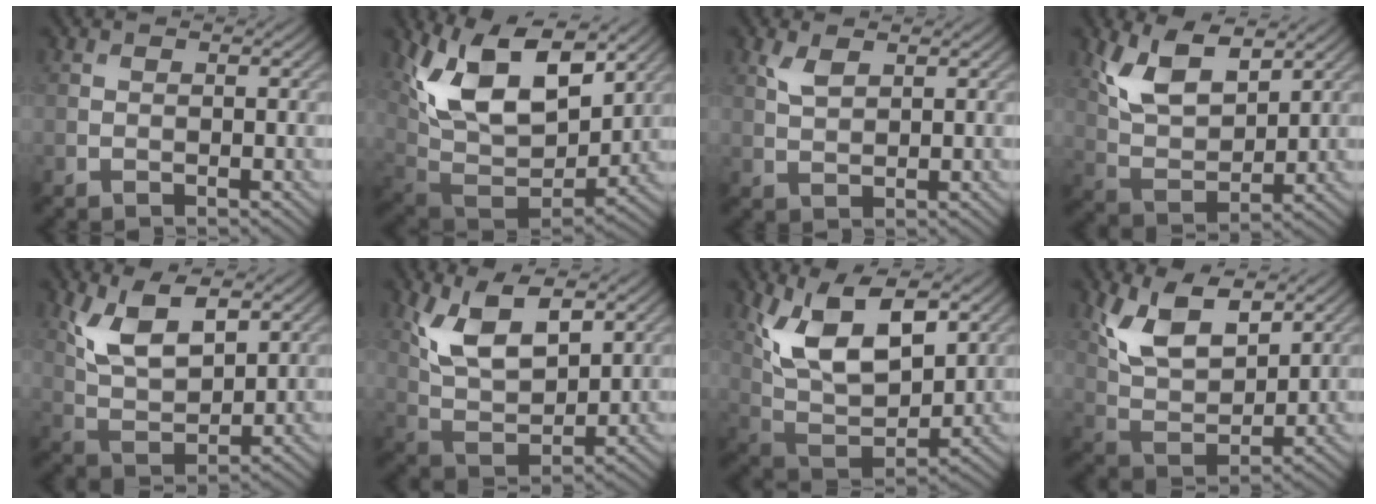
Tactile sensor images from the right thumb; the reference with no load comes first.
{"total": 16.8, "force": [7.4, 9.3, 11.9], "torque": [-0.235, 0.024, 0.134]}
{"total": 2.4, "force": [1.4, 1.0, 1.6], "torque": [-0.042, 0.000, 0.032]}
{"total": 9.0, "force": [5.0, 4.3, 6.2], "torque": [-0.141, -0.003, 0.100]}
{"total": 8.7, "force": [4.2, 4.1, 6.4], "torque": [-0.141, -0.004, 0.085]}
{"total": 10.0, "force": [4.8, 4.7, 7.4], "torque": [-0.159, 0.000, 0.098]}
{"total": 12.9, "force": [5.6, 6.4, 9.7], "torque": [-0.195, -0.005, 0.108]}
{"total": 10.0, "force": [5.5, 4.8, 6.9], "torque": [-0.154, -0.001, 0.109]}